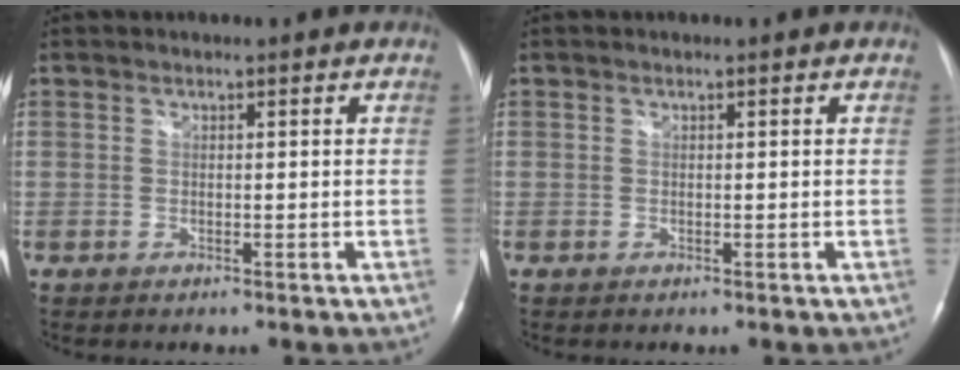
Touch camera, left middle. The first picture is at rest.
{"total": 0.0}